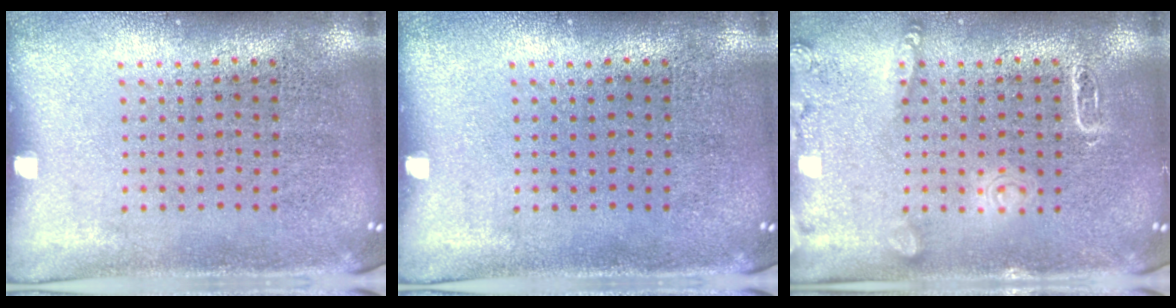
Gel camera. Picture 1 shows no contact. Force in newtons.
{"total": 0.0}
{"total": 2.3, "press": 2.2, "slide": 0.3}